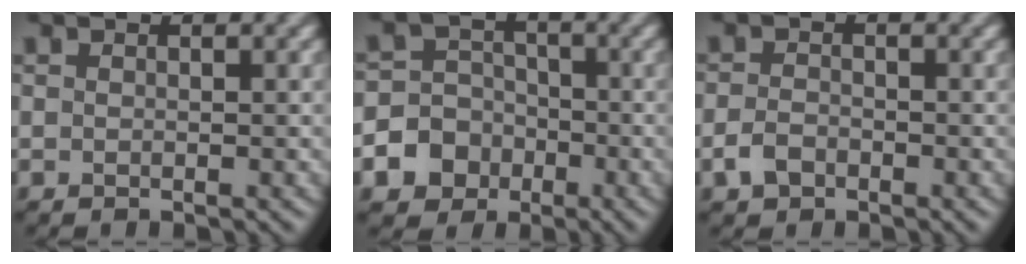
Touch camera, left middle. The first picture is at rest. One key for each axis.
{"total": 8.2, "fx": -4.1, "fy": 7.0, "fz": 1.1, "tx": -0.023, "ty": -0.013, "tz": -0.093}
{"total": 2.1, "fx": -1.6, "fy": 1.0, "fz": 0.7, "tx": -0.016, "ty": 0.000, "tz": -0.036}